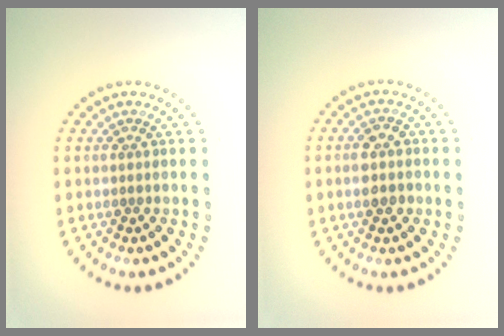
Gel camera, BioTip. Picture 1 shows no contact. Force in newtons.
{"total": 2.3, "press": 2.3, "slide": 0.3}